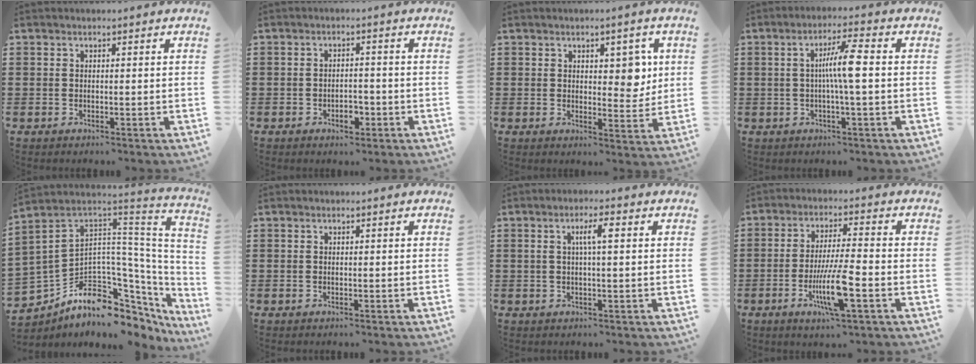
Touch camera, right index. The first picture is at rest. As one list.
[{"total": 3.2, "force": [-1.5, 1.6, 2.2], "torque": [-0.040, 0.003, -0.029]}, {"total": 4.7, "force": [1.8, 2.7, 3.4], "torque": [-0.039, -0.003, 0.024]}, {"total": 5.9, "force": [0.1, 0.3, 5.9], "torque": [-0.109, 0.001, -0.005]}, {"total": 9.6, "force": [-6.1, 5.2, 5.4], "torque": [-0.128, -0.018, -0.117]}, {"total": 0.0}, {"total": 3.7, "force": [0.7, 0.6, 3.5], "torque": [-0.062, 0.002, 0.007]}, {"total": 9.1, "force": [-3.4, 1.2, 8.4], "torque": [-0.167, -0.017, -0.065]}]